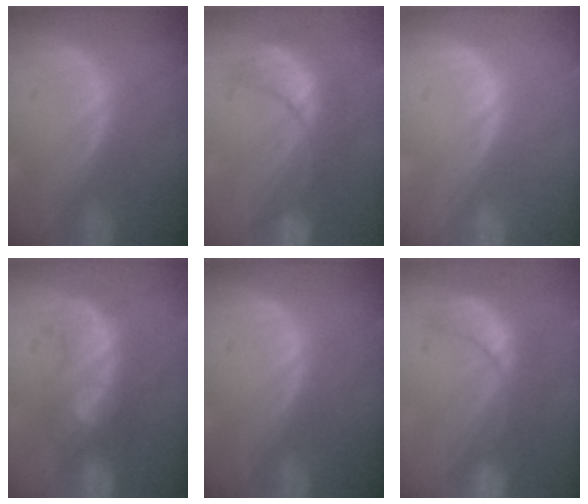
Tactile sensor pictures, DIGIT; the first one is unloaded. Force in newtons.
{"total": 8.1, "press": 8.1, "slide": 0.9}
{"total": 0.5, "press": 0.0, "slide": 0.5}
{"total": 8.5, "press": 7.6, "slide": 3.7}
{"total": 0.0}
{"total": 8.9, "press": 7.7, "slide": 4.5}